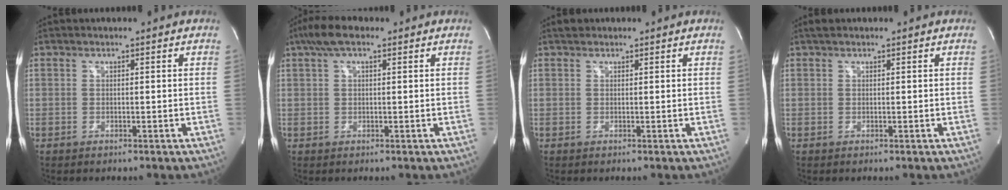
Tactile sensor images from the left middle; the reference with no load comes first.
{"total": 4.8, "force": [2.9, 1.5, 3.5], "torque": [-0.077, 0.027, 0.051]}
{"total": 1.0, "force": [0.9, 0.5, 0.1], "torque": [-0.007, 0.010, 0.014]}
{"total": 1.1, "force": [0.9, 0.3, 0.6], "torque": [-0.017, 0.015, 0.017]}